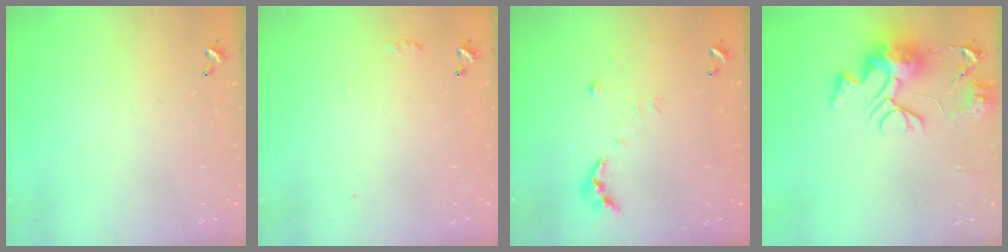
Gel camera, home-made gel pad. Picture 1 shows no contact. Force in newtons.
{"total": 6.3, "press": 6.3, "slide": 0.8}
{"total": 7.0, "press": 7.0, "slide": 0.5}
{"total": 13.9, "press": 13.8, "slide": 1.5}